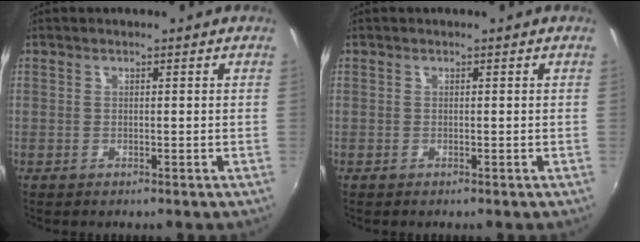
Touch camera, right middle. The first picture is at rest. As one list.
[{"total": 0.0}]